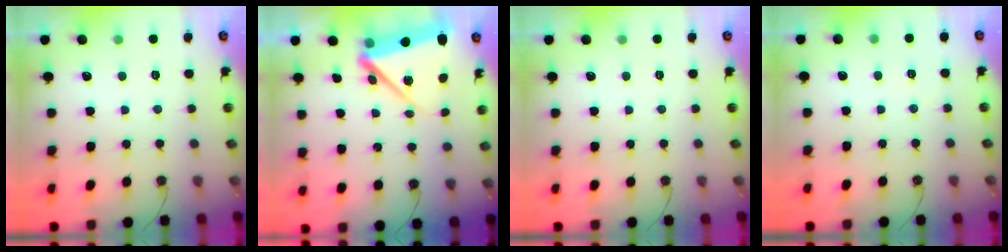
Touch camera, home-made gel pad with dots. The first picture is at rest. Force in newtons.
{"total": 9.5, "press": 9.3, "slide": 1.6}
{"total": 0.0}
{"total": 2.5, "press": 1.1, "slide": 2.2}